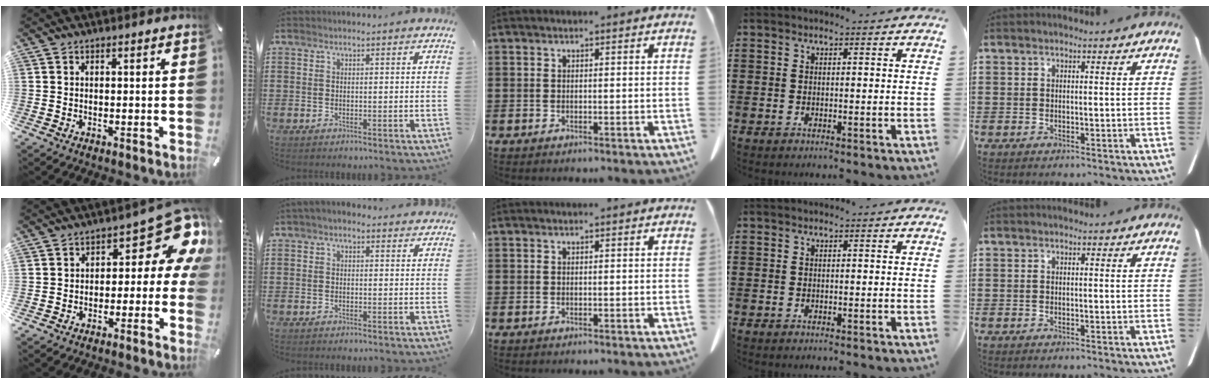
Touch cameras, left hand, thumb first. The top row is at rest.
{"thumb": {"total": 11.4, "force": [3.7, 6.2, 8.8], "torque": [-0.100, -0.036, 0.058]}, "index": {"total": 1.2, "force": [0.5, 0.8, 0.8], "torque": [-0.016, 0.007, 0.009]}}